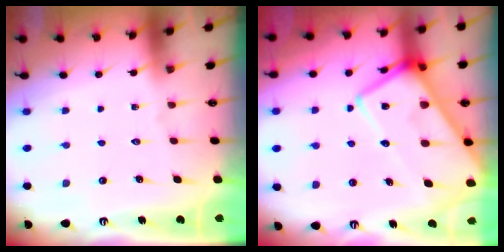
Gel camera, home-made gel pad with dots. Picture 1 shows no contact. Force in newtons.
{"total": 18.4, "press": 18.3, "slide": 1.8}